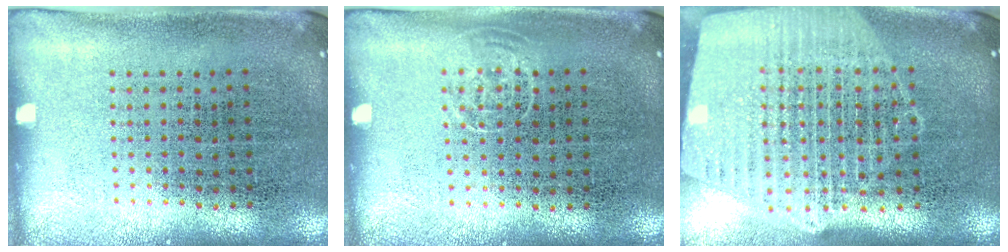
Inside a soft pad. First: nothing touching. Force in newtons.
{"total": 0.7, "press": 0.5, "slide": 0.4}
{"total": 2.6, "press": 2.2, "slide": 1.3}